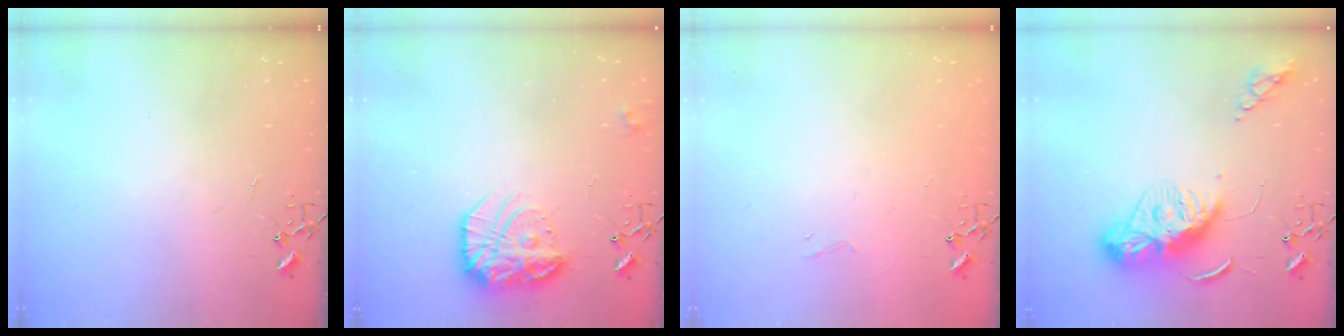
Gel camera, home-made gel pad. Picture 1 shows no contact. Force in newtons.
{"total": 17.5, "press": 17.5, "slide": 1.4}
{"total": 3.4, "press": 3.4, "slide": 0.3}
{"total": 11.6, "press": 11.6, "slide": 1.0}